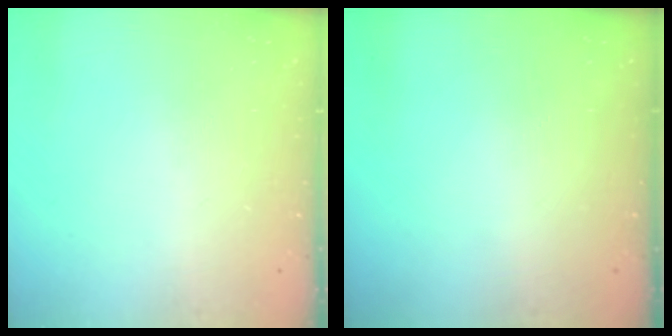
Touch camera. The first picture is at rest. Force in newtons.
{"total": 0.0}